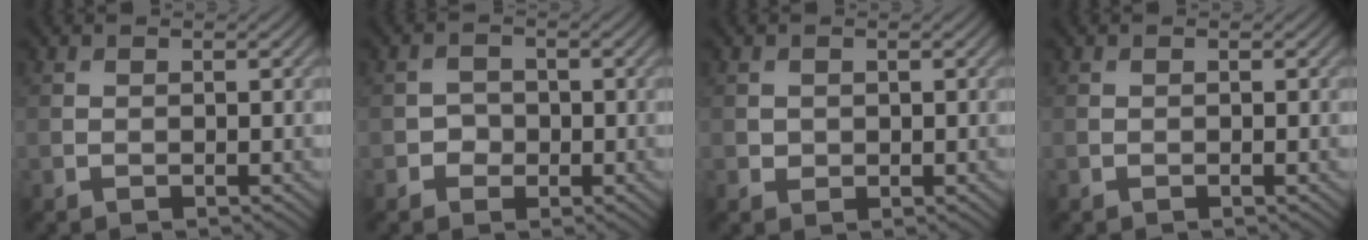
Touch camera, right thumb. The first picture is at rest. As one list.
[{"total": 1.8, "force": [-0.6, 1.7, 0.5], "torque": [-0.003, 0.000, -0.015]}, {"total": 1.0, "force": [0.3, 1.0, 0.3], "torque": [-0.008, -0.004, 0.006]}, {"total": 0.0}]